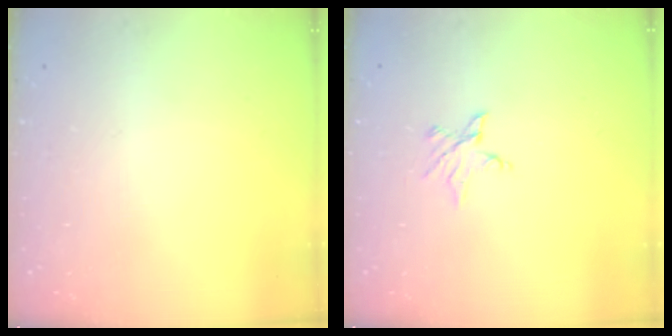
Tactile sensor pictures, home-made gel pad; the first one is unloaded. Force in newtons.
{"total": 4.1, "press": 4.1, "slide": 0.4}